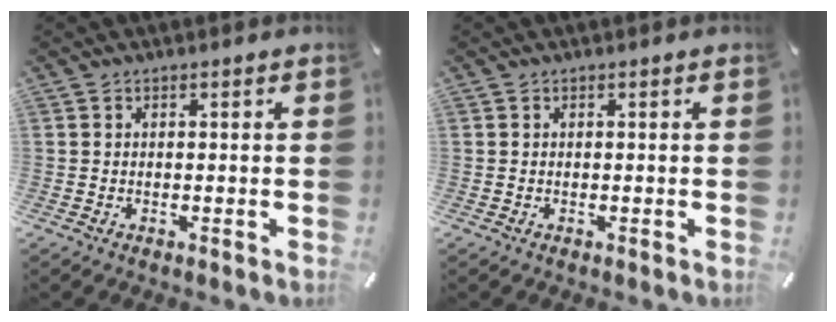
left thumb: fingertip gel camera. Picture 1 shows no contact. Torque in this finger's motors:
{"motor_torque": [0.00, 0.00, -0.01, 0.00, 0.00]}